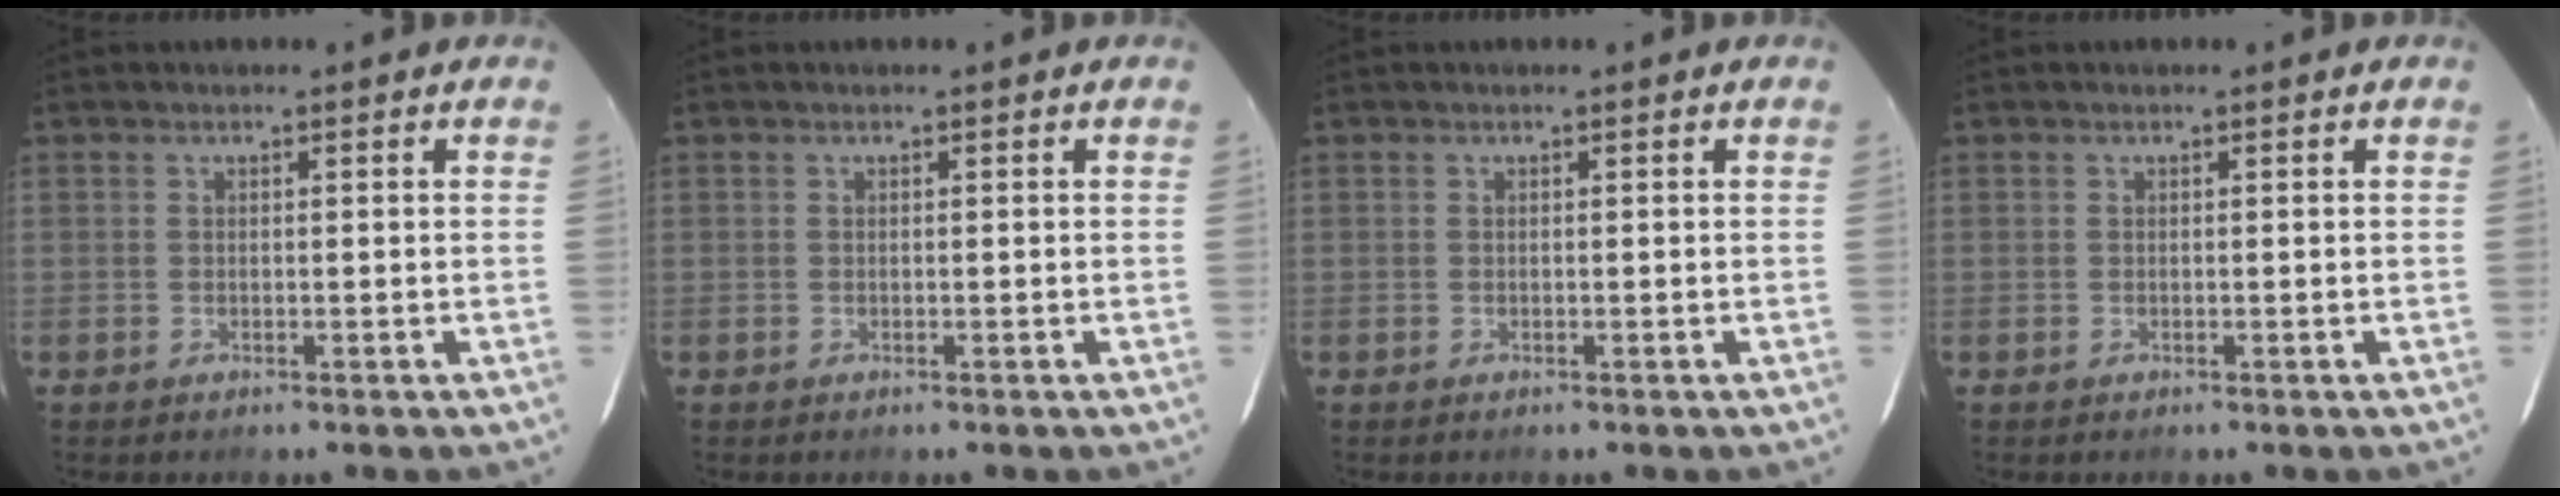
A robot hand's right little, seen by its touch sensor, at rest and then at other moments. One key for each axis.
{"total": 0.0}
{"total": 0.0}
{"total": 0.0}